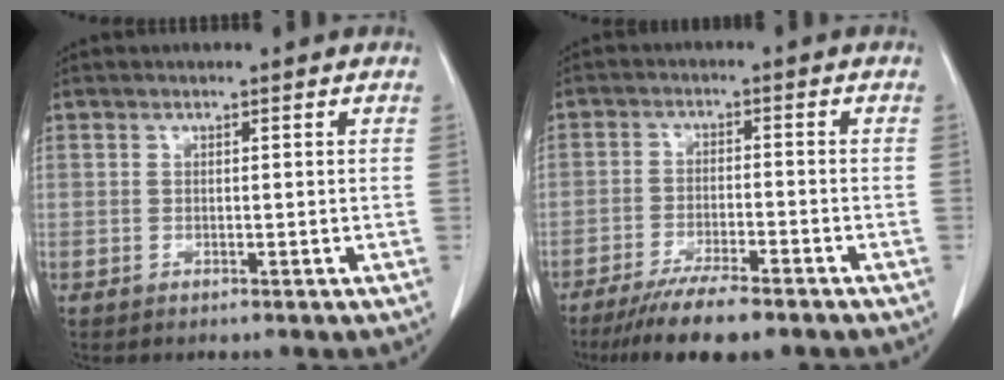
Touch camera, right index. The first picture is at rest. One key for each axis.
{"total": 8.7, "fx": -6.8, "fy": 1.2, "fz": 5.3, "tx": -0.085, "ty": -0.018, "tz": -0.110}